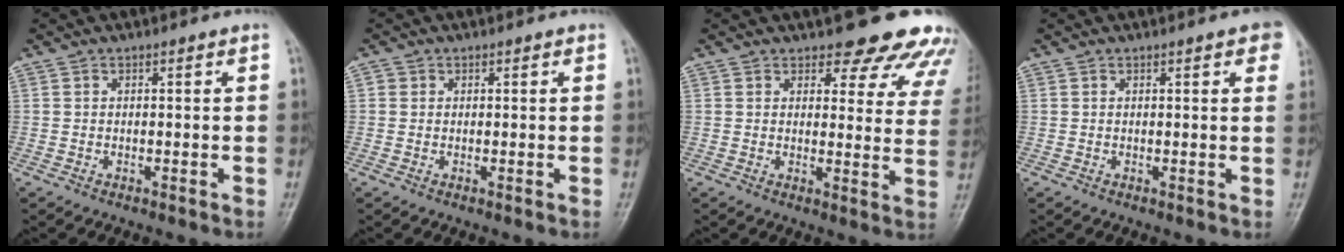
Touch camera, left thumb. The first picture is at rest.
{"total": 1.1, "force": [0.3, 1.1, 0.2], "torque": [0.007, 0.001, 0.001]}
{"total": 14.9, "force": [12.9, 5.1, 5.4], "torque": [-0.005, -0.074, 0.127]}
{"total": 4.6, "force": [2.3, 1.3, 3.8], "torque": [-0.028, 0.002, 0.021]}